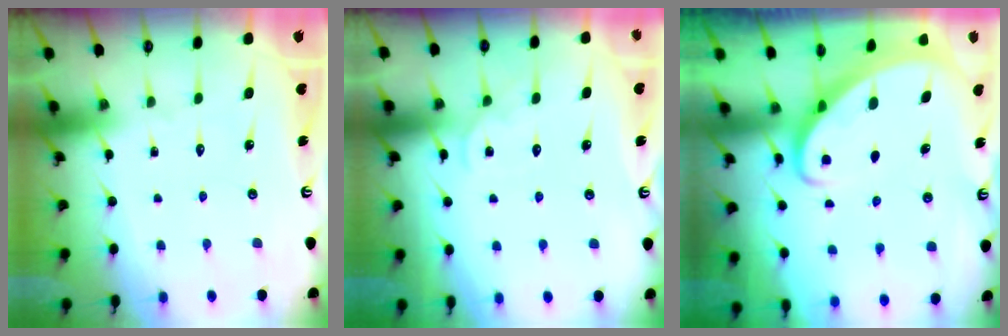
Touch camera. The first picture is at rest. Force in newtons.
{"total": 5.1, "press": 5.1, "slide": 0.5}
{"total": 2.2, "press": 2.2, "slide": 0.3}